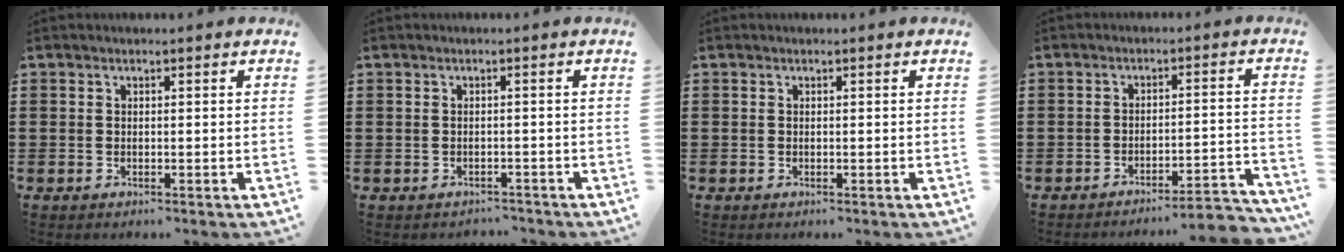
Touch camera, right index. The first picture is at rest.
{"total": 1.1, "force": [-0.9, 0.5, -0.1], "torque": [-0.003, 0.003, -0.022]}
{"total": 0.0}
{"total": 3.8, "force": [-3.5, -0.2, 1.5], "torque": [-0.029, -0.012, -0.072]}